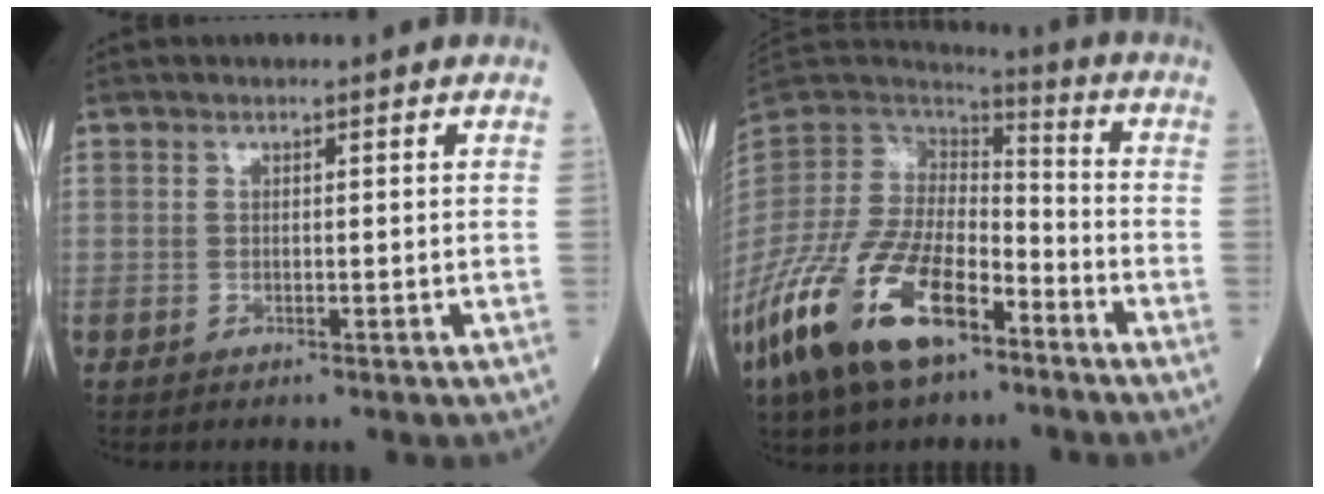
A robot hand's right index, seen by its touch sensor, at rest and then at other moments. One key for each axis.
{"total": 20.3, "fx": -11.7, "fy": 8.5, "fz": 14.2, "tx": -0.322, "ty": -0.028, "tz": -0.225}